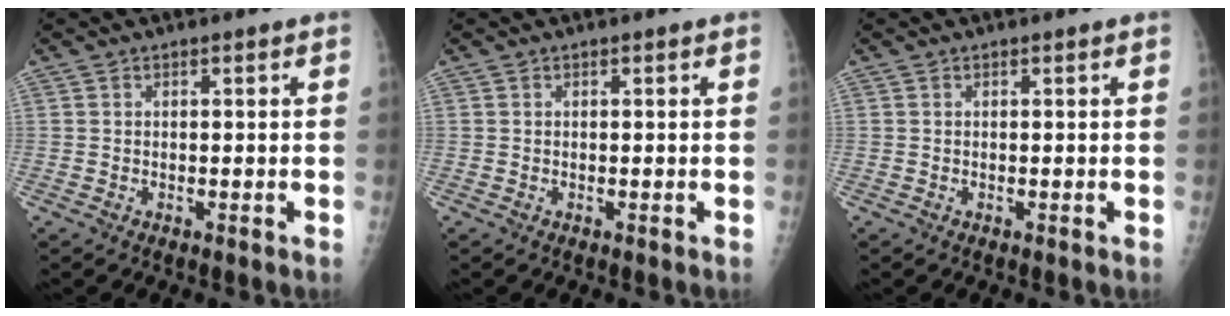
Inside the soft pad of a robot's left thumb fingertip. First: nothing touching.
{"total": 0.0}
{"total": 0.0}